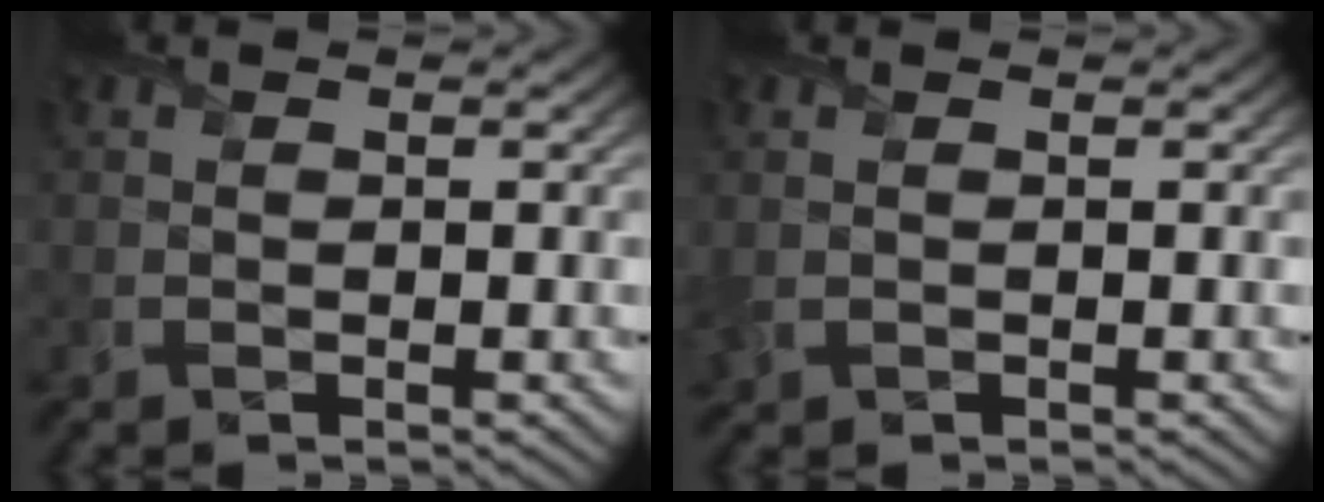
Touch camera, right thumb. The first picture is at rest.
{"total": 1.3, "force": [0.3, 0.7, 1.1], "torque": [-0.037, -0.002, 0.007]}